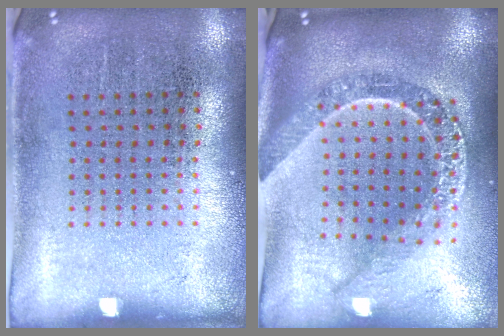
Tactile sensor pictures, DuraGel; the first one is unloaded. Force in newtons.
{"total": 2.5, "press": 2.1, "slide": 1.4}